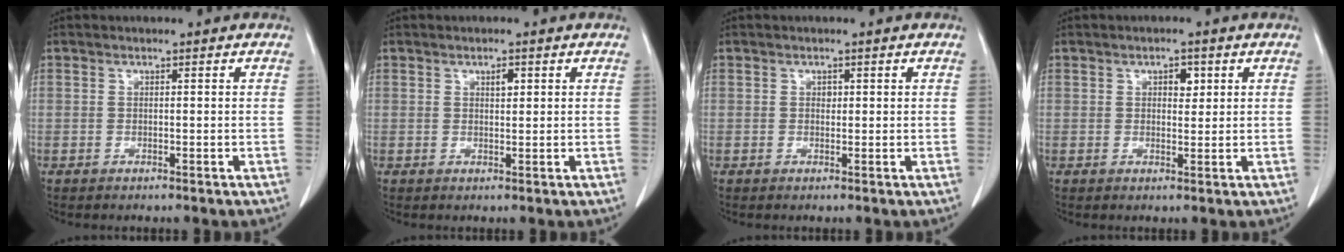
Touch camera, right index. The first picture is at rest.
{"total": 1.4, "force": [0.7, 0.6, 1.1], "torque": [-0.018, -0.001, 0.010]}
{"total": 0.8, "force": [0.2, 0.6, 0.4], "torque": [-0.005, 0.001, 0.003]}
{"total": 2.3, "force": [0.9, 1.3, 1.7], "torque": [-0.022, 0.001, 0.013]}